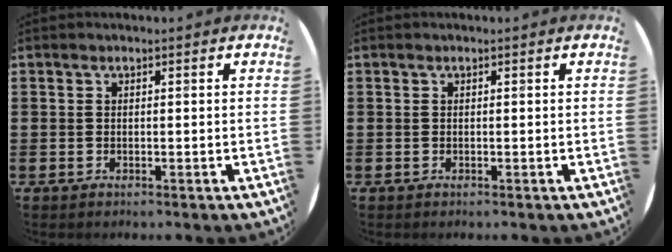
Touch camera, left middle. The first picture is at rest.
{"total": 0.0}